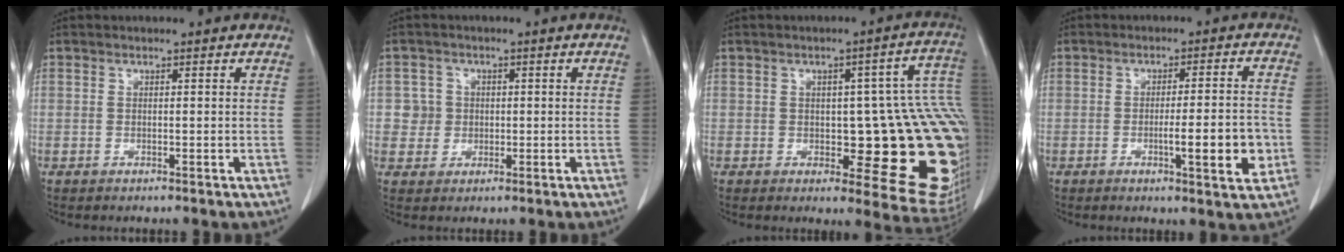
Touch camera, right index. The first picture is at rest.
{"total": 3.2, "force": [0.1, 3.2, 0.0], "torque": [0.012, 0.008, 0.003]}
{"total": 19.8, "force": [-1.3, 5.6, 19.0], "torque": [-0.142, 0.019, -0.003]}
{"total": 8.0, "force": [-2.3, 0.6, 7.6], "torque": [-0.109, -0.004, -0.030]}